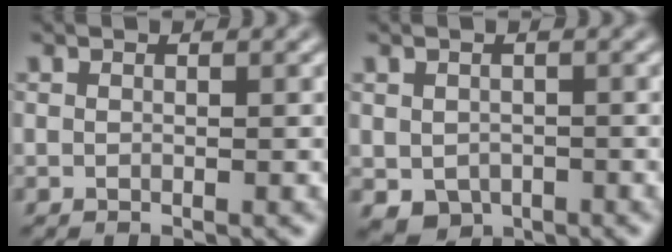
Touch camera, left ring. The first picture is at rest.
{"total": 2.5, "force": [-0.8, 2.1, 1.3], "torque": [-0.024, -0.011, -0.009]}